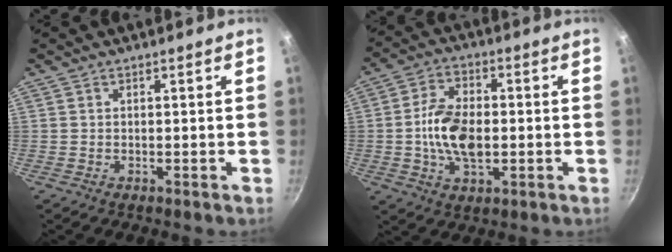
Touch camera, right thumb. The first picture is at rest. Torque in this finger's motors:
{"motor_torque": [1.94, 1.27, 1.09, -1.05, 0.11]}